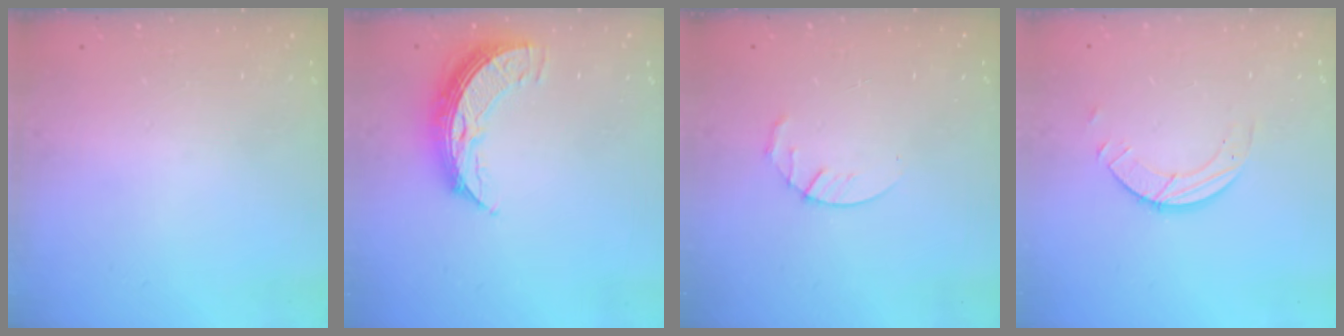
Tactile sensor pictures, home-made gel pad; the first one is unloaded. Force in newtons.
{"total": 9.0, "press": 9.0, "slide": 0.9}
{"total": 3.0, "press": 2.9, "slide": 0.5}
{"total": 4.0, "press": 4.0, "slide": 0.4}